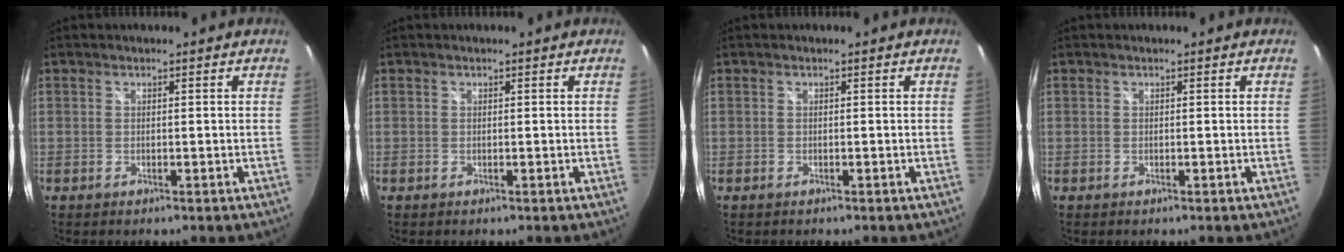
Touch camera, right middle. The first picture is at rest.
{"total": 0.0}
{"total": 0.0}
{"total": 0.0}